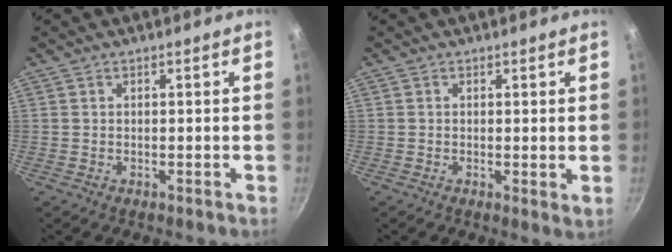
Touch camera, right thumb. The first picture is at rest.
{"total": 1.5, "force": [0.4, 0.5, 1.4], "torque": [-0.019, -0.007, 0.002]}